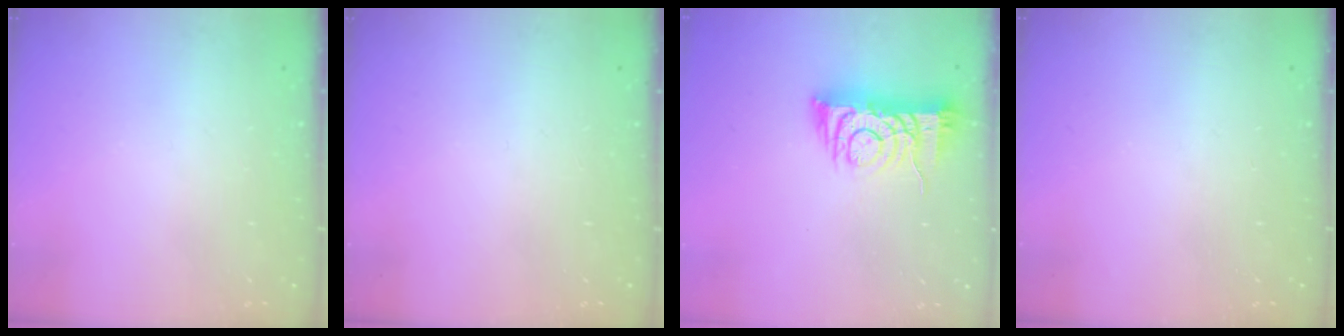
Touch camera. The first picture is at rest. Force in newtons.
{"total": 0.0}
{"total": 8.6, "press": 8.5, "slide": 1.2}
{"total": 0.0}